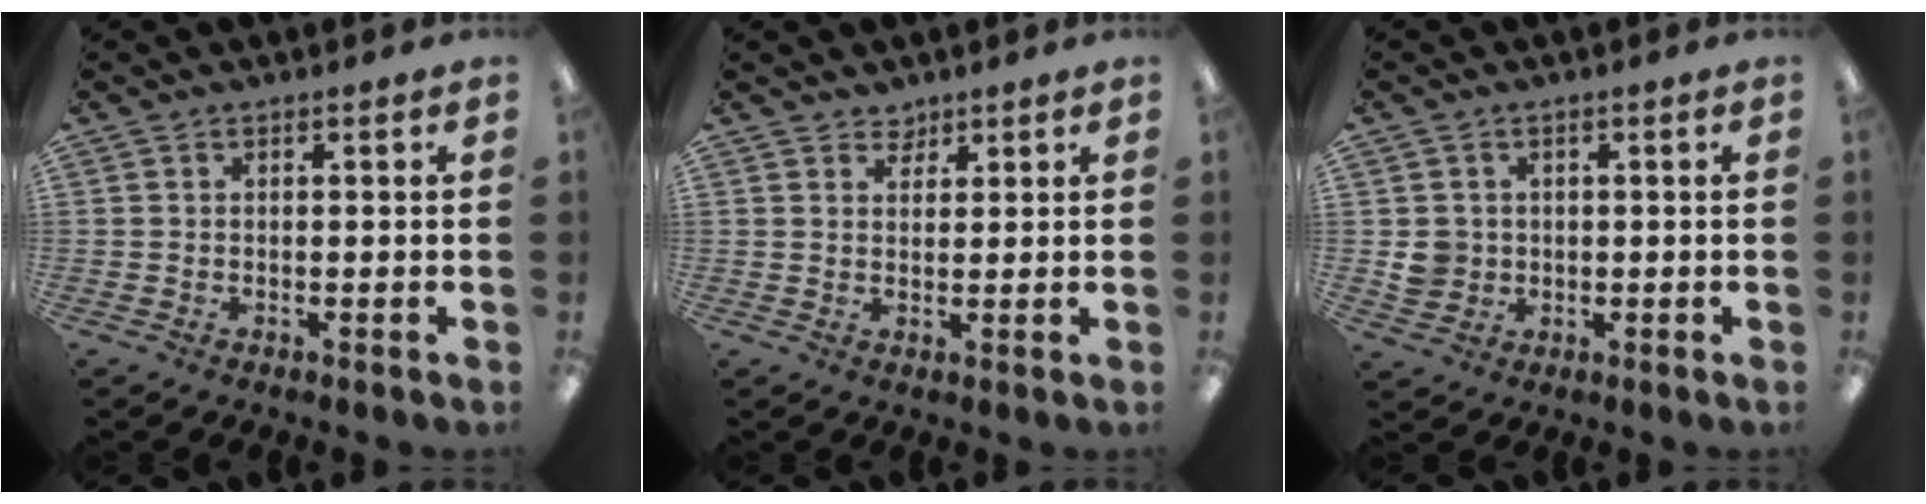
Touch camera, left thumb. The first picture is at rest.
{"total": 2.7, "force": [2.3, 1.4, 0.1], "torque": [0.002, -0.011, 0.043]}
{"total": 4.4, "force": [0.5, 4.3, 1.0], "torque": [-0.009, 0.005, 0.009]}